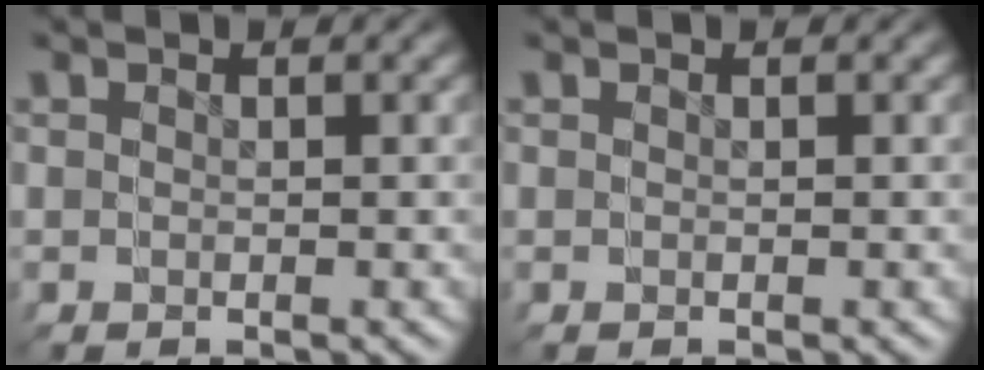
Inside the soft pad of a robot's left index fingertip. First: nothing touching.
{"total": 0.0}